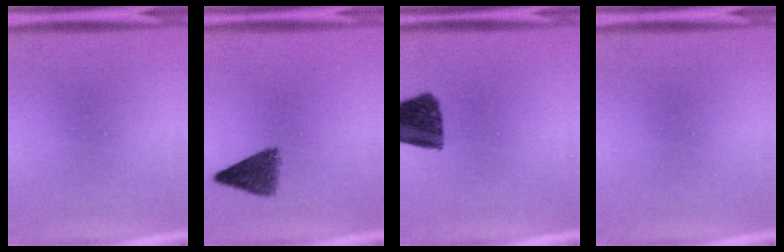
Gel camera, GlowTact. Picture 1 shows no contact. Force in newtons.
{"total": 5.0}
{"total": 11.2}
{"total": 0.0}